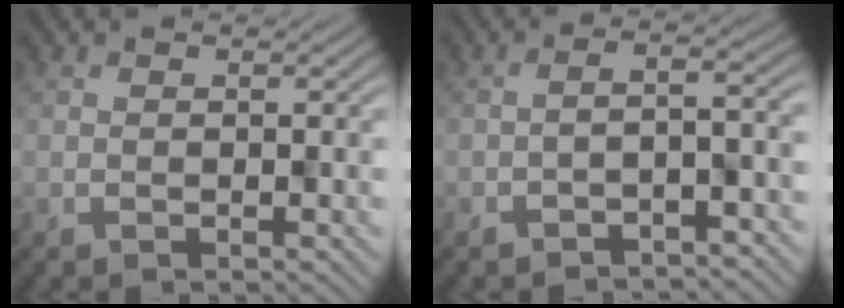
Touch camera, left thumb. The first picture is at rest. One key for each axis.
{"total": 3.6, "fx": -3.2, "fy": 0.8, "fz": 1.5, "tx": -0.009, "ty": 0.007, "tz": -0.054}